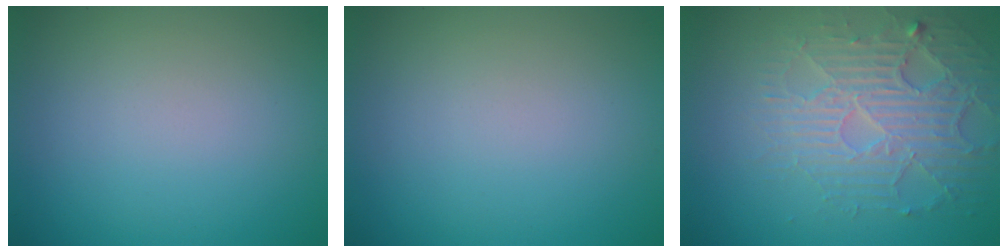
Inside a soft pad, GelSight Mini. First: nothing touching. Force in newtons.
{"total": 0.0}
{"total": 4.6, "press": 4.1, "slide": 2.1}